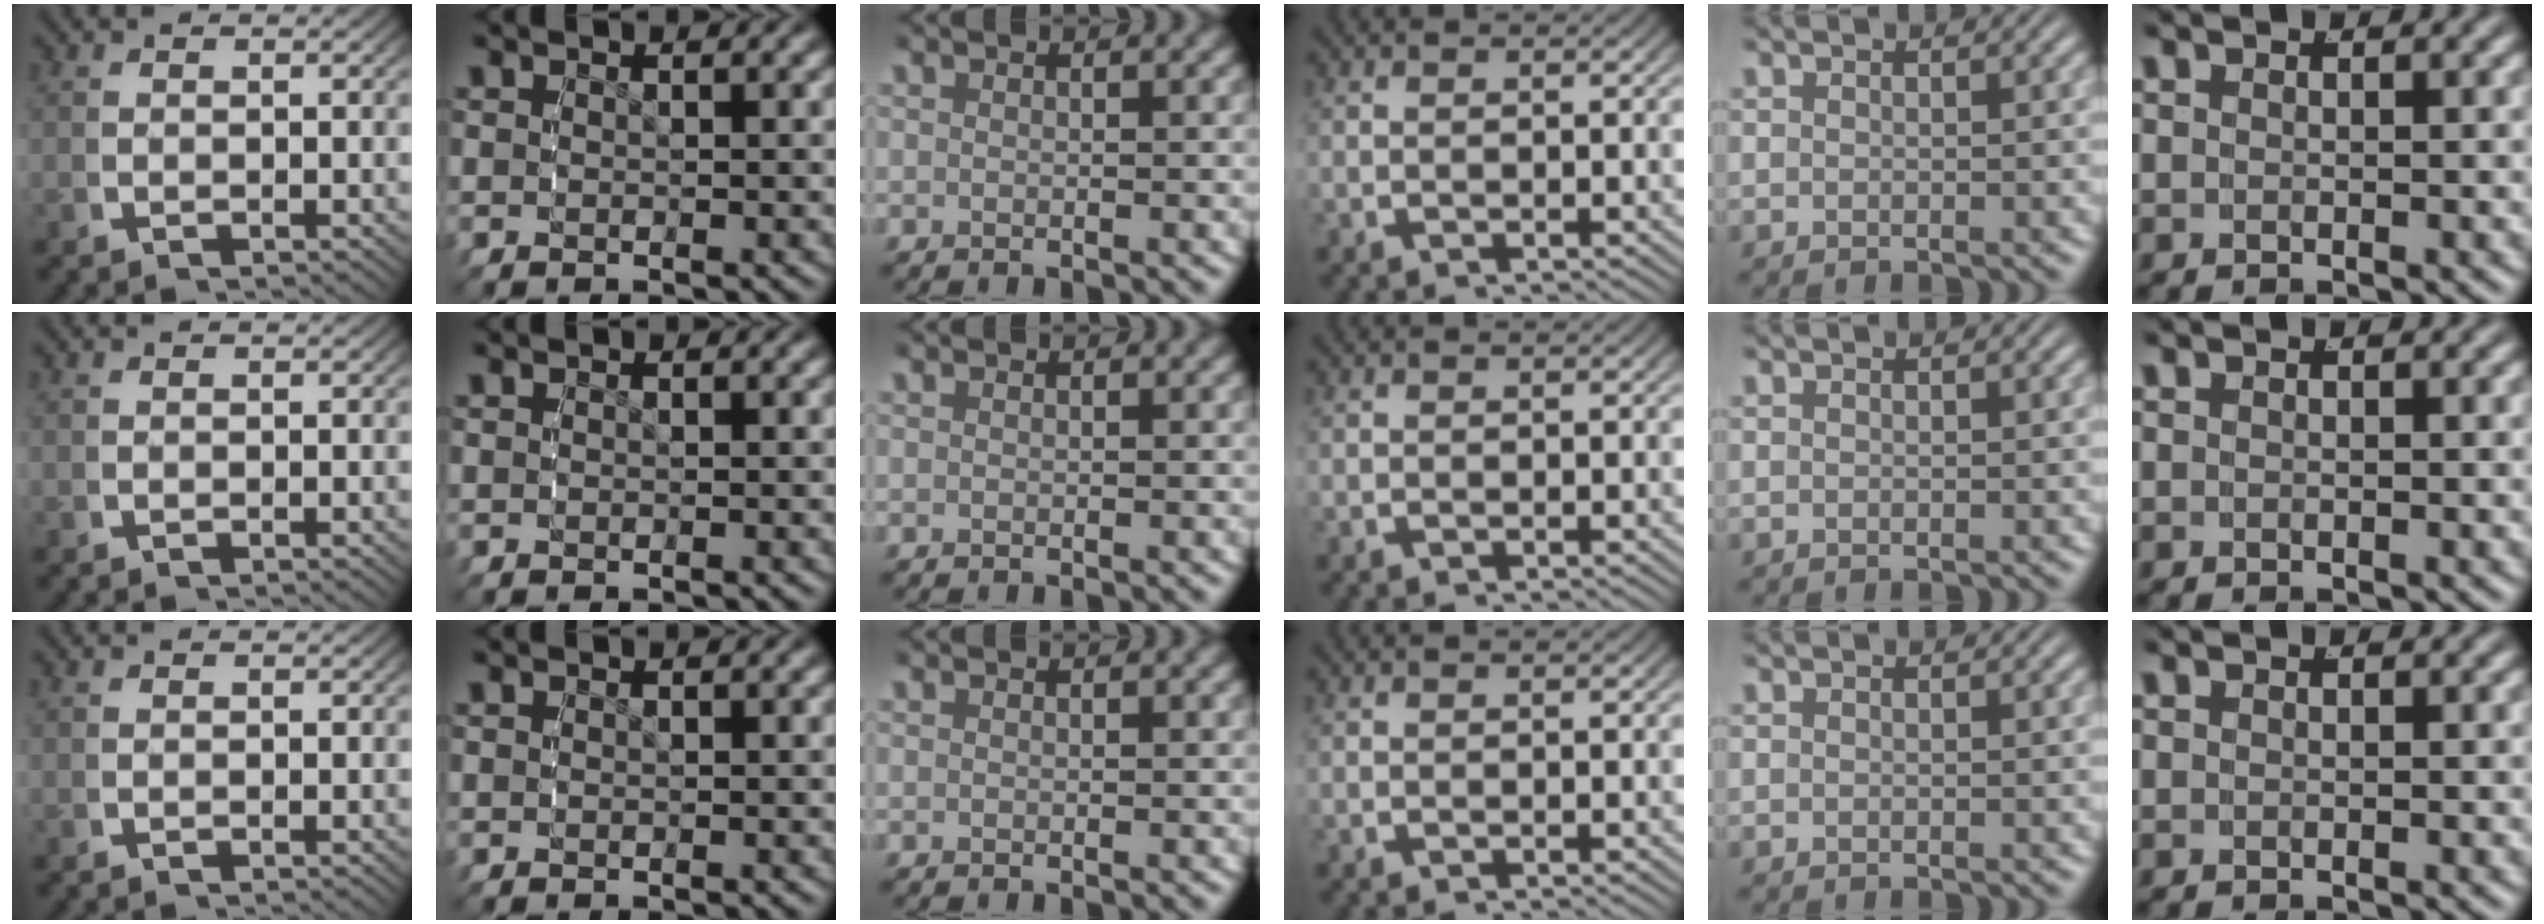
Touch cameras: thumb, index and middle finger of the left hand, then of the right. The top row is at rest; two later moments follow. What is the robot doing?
{"motion": "reach", "object": "stress ball aka squeeze ball"}